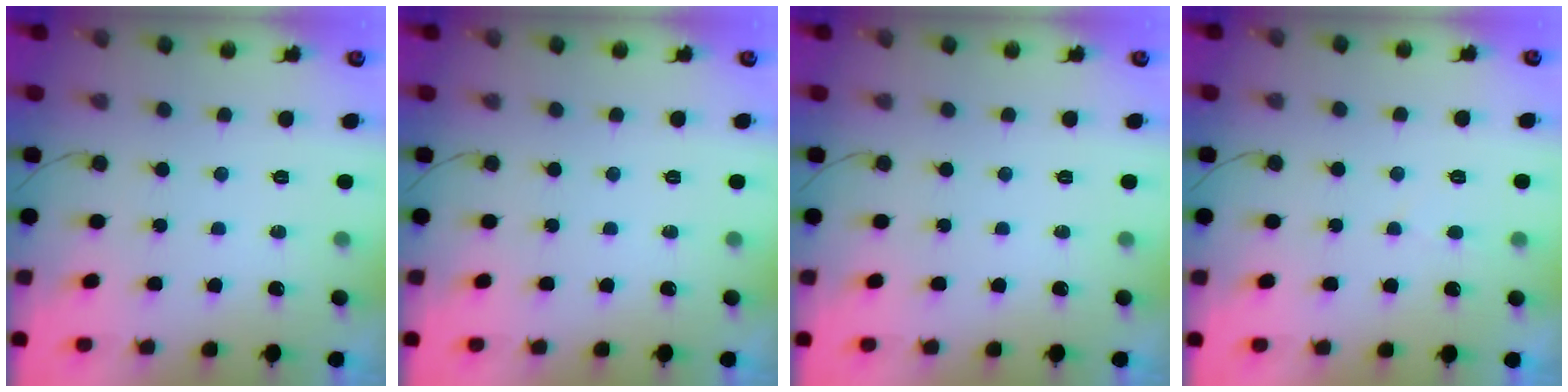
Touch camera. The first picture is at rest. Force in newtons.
{"total": 0.0}
{"total": 0.0}
{"total": 2.5, "press": 2.5, "slide": 0.2}